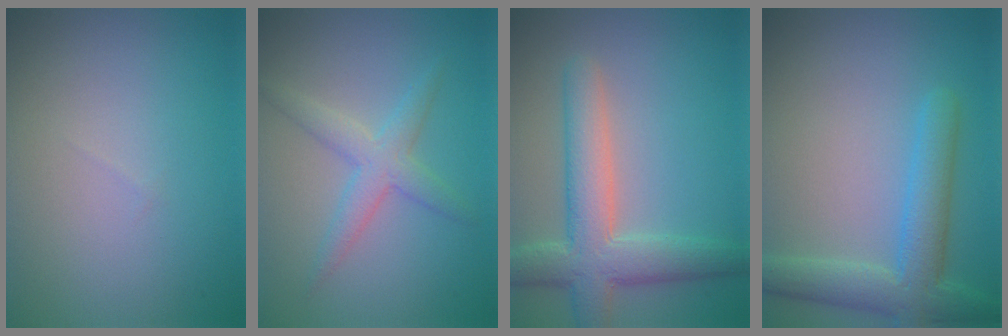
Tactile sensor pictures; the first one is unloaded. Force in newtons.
{"total": 2.9, "press": 2.9, "slide": 0.0}
{"total": 5.9, "press": 5.9, "slide": 0.6}
{"total": 5.3, "press": 5.2, "slide": 0.4}